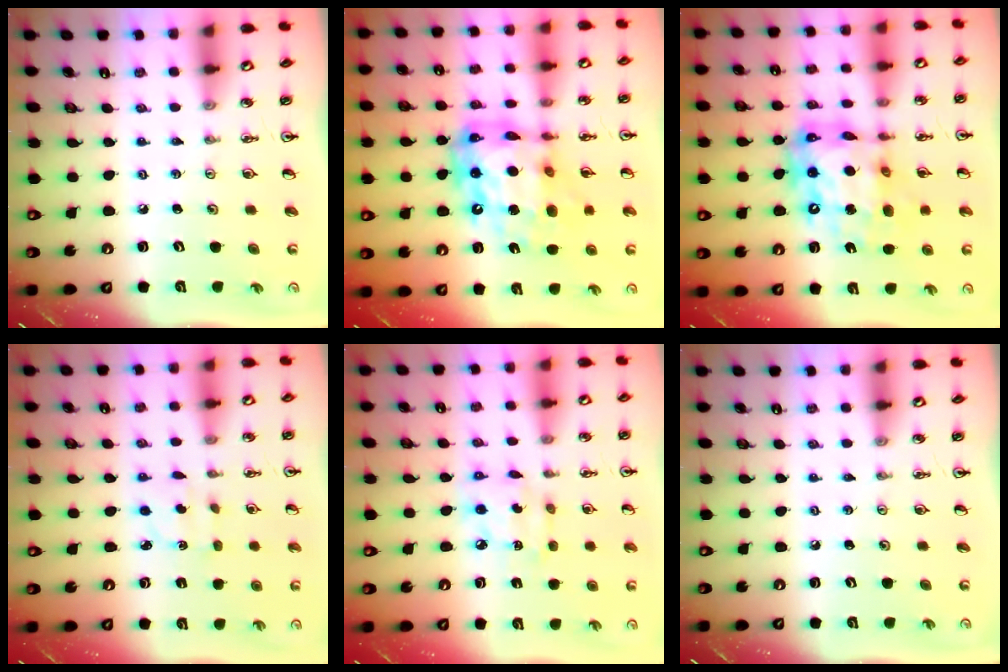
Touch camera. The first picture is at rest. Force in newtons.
{"total": 19.1, "press": 19.0, "slide": 2.0}
{"total": 18.3, "press": 18.2, "slide": 1.6}
{"total": 2.7, "press": 2.6, "slide": 0.6}
{"total": 7.6, "press": 7.5, "slide": 0.4}
{"total": 0.0}